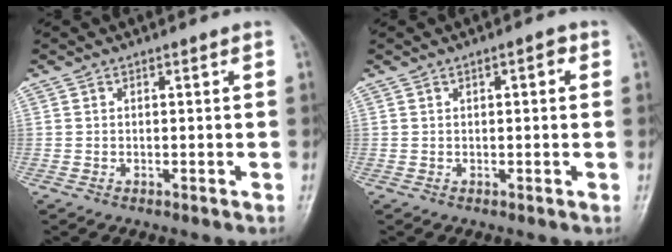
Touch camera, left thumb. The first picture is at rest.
{"total": 1.7, "force": [0.7, 0.6, 1.5], "torque": [-0.020, 0.002, 0.007]}